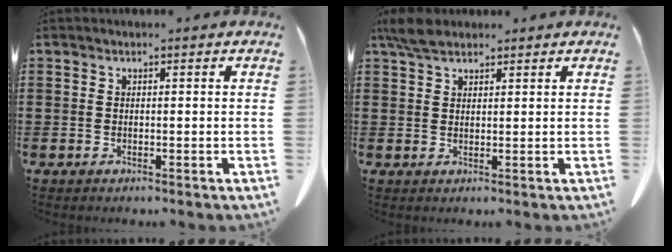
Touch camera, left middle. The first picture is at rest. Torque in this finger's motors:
{"motor_torque": [1.74, 0.39, 0.16, 0.13]}